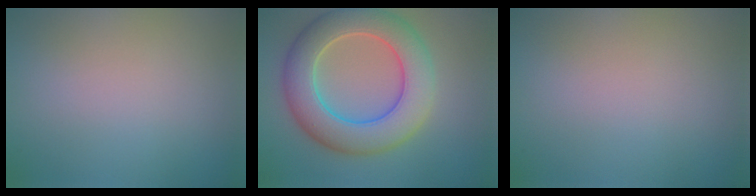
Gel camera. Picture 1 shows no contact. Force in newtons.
{"total": 8.6, "press": 8.6, "slide": 0.6}
{"total": 0.0}